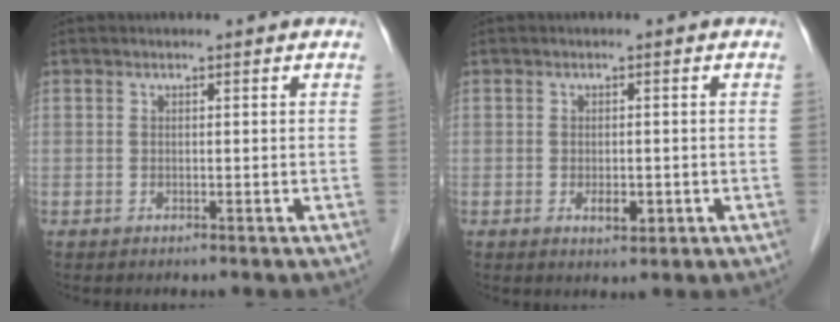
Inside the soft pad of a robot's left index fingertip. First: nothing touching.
{"total": 2.6, "force": [-0.9, 1.3, 2.1], "torque": [-0.034, 0.000, -0.007]}